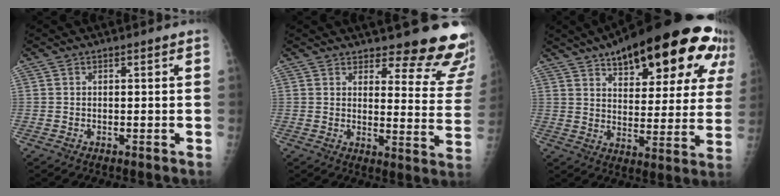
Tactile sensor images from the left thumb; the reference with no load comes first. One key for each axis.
{"total": 16.4, "fx": 14.4, "fy": 4.4, "fz": 6.6, "tx": -0.031, "ty": -0.128, "tz": 0.154}
{"total": 27.1, "fx": 15.9, "fy": 10.5, "fz": 19.3, "tx": -0.240, "ty": -0.026, "tz": 0.218}